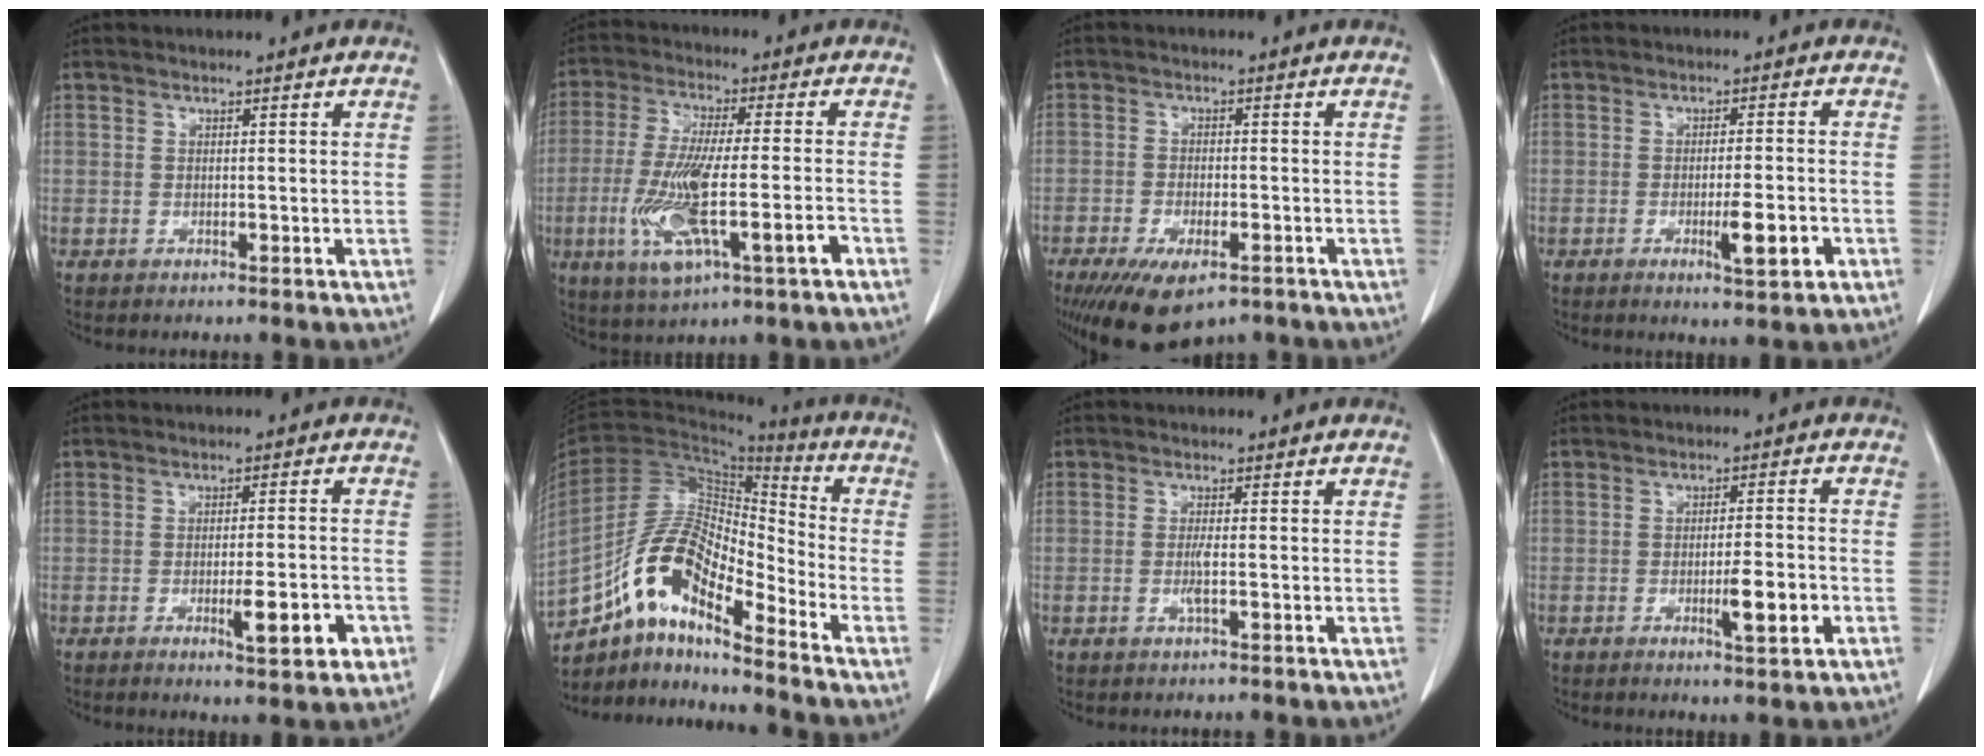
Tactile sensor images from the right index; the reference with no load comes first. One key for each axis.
{"total": 13.7, "fx": -4.6, "fy": 1.9, "fz": 12.8, "tx": -0.253, "ty": -0.016, "tz": -0.075}
{"total": 10.6, "fx": -6.8, "fy": 4.2, "fz": 6.9, "tx": -0.123, "ty": -0.016, "tz": -0.103}
{"total": 5.6, "fx": -2.2, "fy": 0.6, "fz": 5.1, "tx": -0.080, "ty": -0.006, "tz": -0.029}
{"total": 6.5, "fx": -2.6, "fy": 1.0, "fz": 5.9, "tx": -0.084, "ty": -0.005, "tz": -0.030}
{"total": 13.3, "fx": -8.9, "fy": 3.2, "fz": 9.3, "tx": -0.185, "ty": 0.024, "tz": -0.160}
{"total": 1.6, "fx": -0.5, "fy": -0.1, "fz": 1.5, "tx": -0.033, "ty": -0.002, "tz": -0.010}
{"total": 5.7, "fx": -2.0, "fy": 0.5, "fz": 5.3, "tx": -0.085, "ty": -0.005, "tz": -0.027}